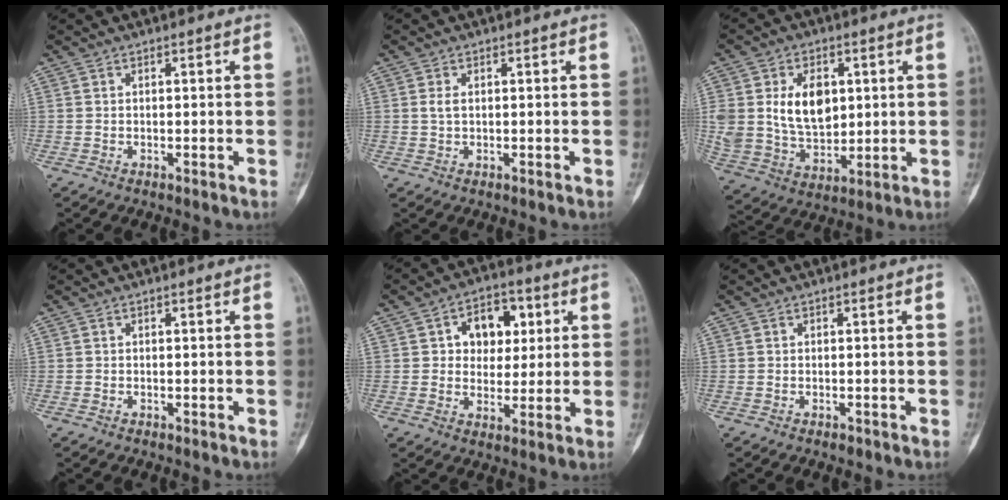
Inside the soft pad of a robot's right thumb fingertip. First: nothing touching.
{"total": 1.8, "force": [0.4, 1.0, 1.4], "torque": [-0.030, 0.003, 0.010]}
{"total": 13.9, "force": [3.1, 9.5, 9.7], "torque": [-0.150, -0.015, 0.068]}
{"total": 0.0}
{"total": 9.9, "force": [2.7, 7.2, 6.2], "torque": [-0.038, 0.001, 0.039]}
{"total": 0.8, "force": [-0.5, 0.5, 0.3], "torque": [-0.002, 0.001, -0.008]}